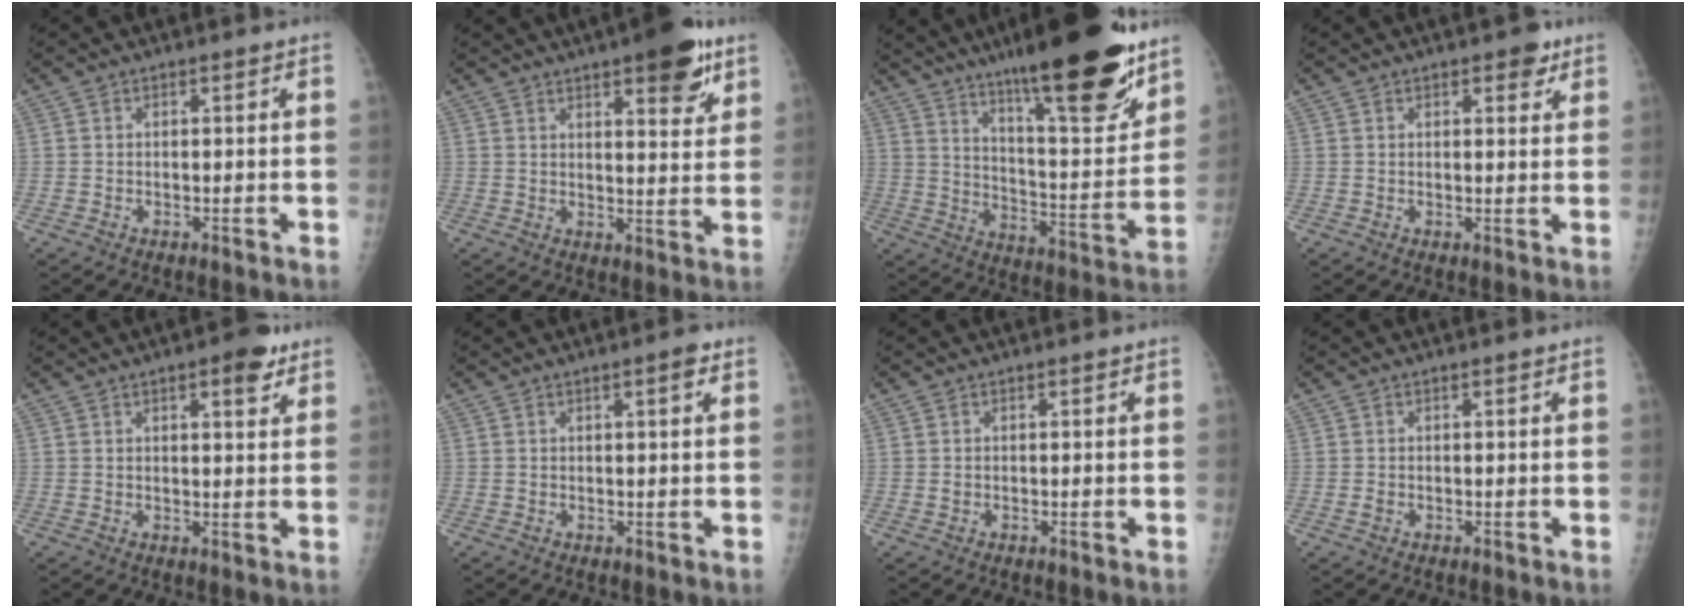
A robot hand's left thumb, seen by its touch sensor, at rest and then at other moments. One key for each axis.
{"total": 10.8, "fx": 6.3, "fy": 3.3, "fz": 8.1, "tx": -0.084, "ty": -0.029, "tz": 0.081}
{"total": 25.5, "fx": 17.1, "fy": 5.1, "fz": 18.1, "tx": -0.251, "ty": -0.082, "tz": 0.274}
{"total": 3.8, "fx": 2.3, "fy": 1.7, "fz": 2.5, "tx": -0.017, "ty": -0.009, "tz": 0.026}
{"total": 5.6, "fx": 3.2, "fy": 1.8, "fz": 4.2, "tx": -0.045, "ty": -0.012, "tz": 0.037}
{"total": 2.2, "fx": 1.1, "fy": 0.3, "fz": 1.9, "tx": -0.028, "ty": -0.002, "tz": 0.014}
{"total": 0.7, "fx": 0.3, "fy": 0.3, "fz": 0.6, "tx": -0.009, "ty": 0.001, "tz": 0.007}
{"total": 0.9, "fx": 0.2, "fy": 0.4, "fz": 0.7, "tx": -0.012, "ty": 0.003, "tz": 0.006}